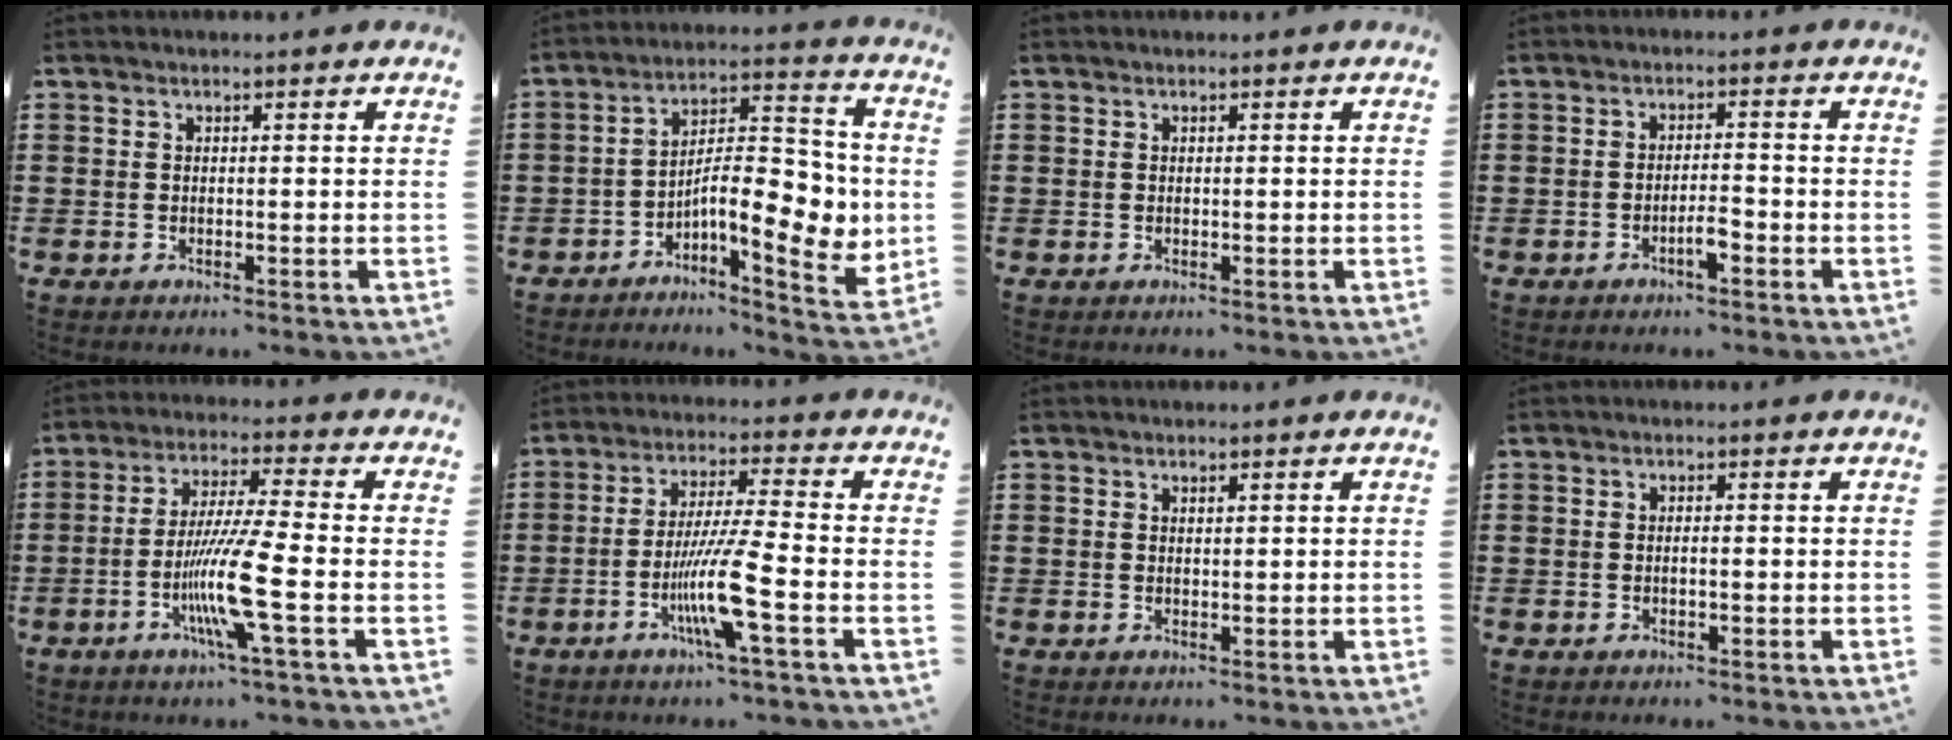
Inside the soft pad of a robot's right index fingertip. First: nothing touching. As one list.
[{"total": 11.3, "force": [-2.0, 4.3, 10.3], "torque": [-0.145, -0.013, -0.037]}, {"total": 0.0}, {"total": 3.0, "force": [-1.6, 0.6, 2.4], "torque": [-0.043, 0.004, -0.030]}, {"total": 10.6, "force": [-3.5, -0.1, 10.0], "torque": [-0.201, -0.019, -0.071]}, {"total": 9.7, "force": [-3.7, 0.1, 9.0], "torque": [-0.182, -0.017, -0.075]}, {"total": 0.5, "force": [0.4, 0.2, 0.3], "torque": [-0.006, 0.001, 0.008]}, {"total": 0.7, "force": [-0.3, 0.1, 0.6], "torque": [-0.012, -0.002, -0.004]}]